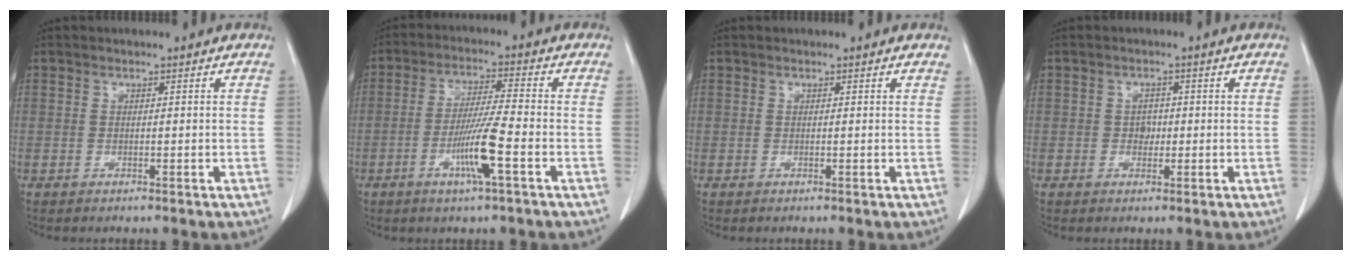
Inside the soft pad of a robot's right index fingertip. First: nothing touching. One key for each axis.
{"total": 8.1, "fx": -3.2, "fy": -0.4, "fz": 7.5, "tx": -0.145, "ty": -0.010, "tz": -0.061}
{"total": 0.7, "fx": 0.7, "fy": 0.2, "fz": 0.1, "tx": -0.007, "ty": 0.001, "tz": 0.001}
{"total": 1.7, "fx": -0.1, "fy": 1.4, "fz": 1.0, "tx": -0.014, "ty": 0.004, "tz": -0.002}